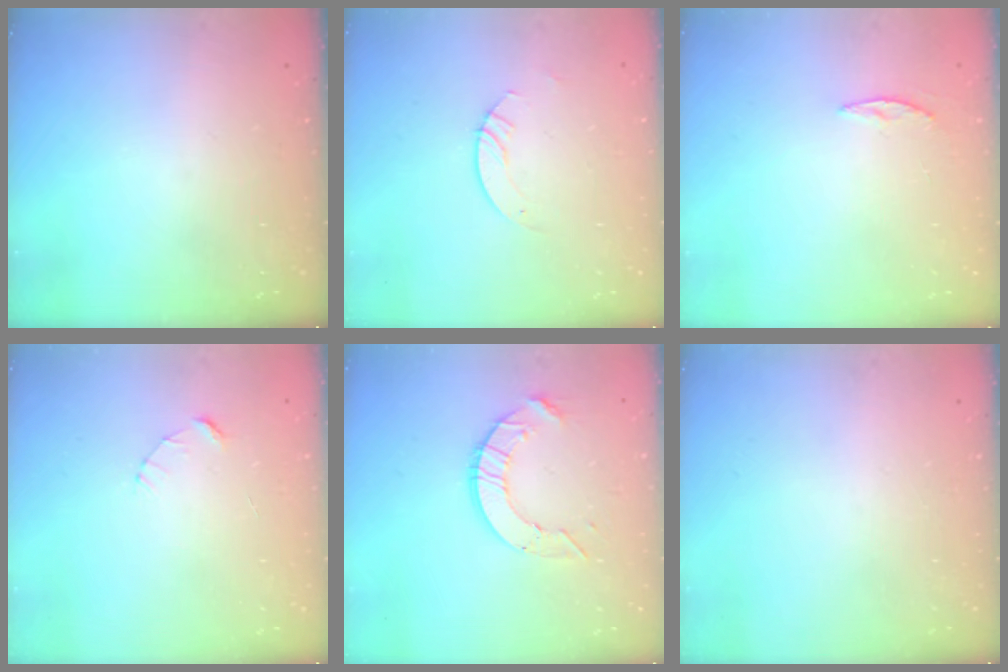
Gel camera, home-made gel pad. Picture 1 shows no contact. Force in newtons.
{"total": 2.1, "press": 2.1, "slide": 0.2}
{"total": 3.5, "press": 3.5, "slide": 0.4}
{"total": 2.4, "press": 2.4, "slide": 0.2}
{"total": 8.4, "press": 8.4, "slide": 0.6}
{"total": 0.0}